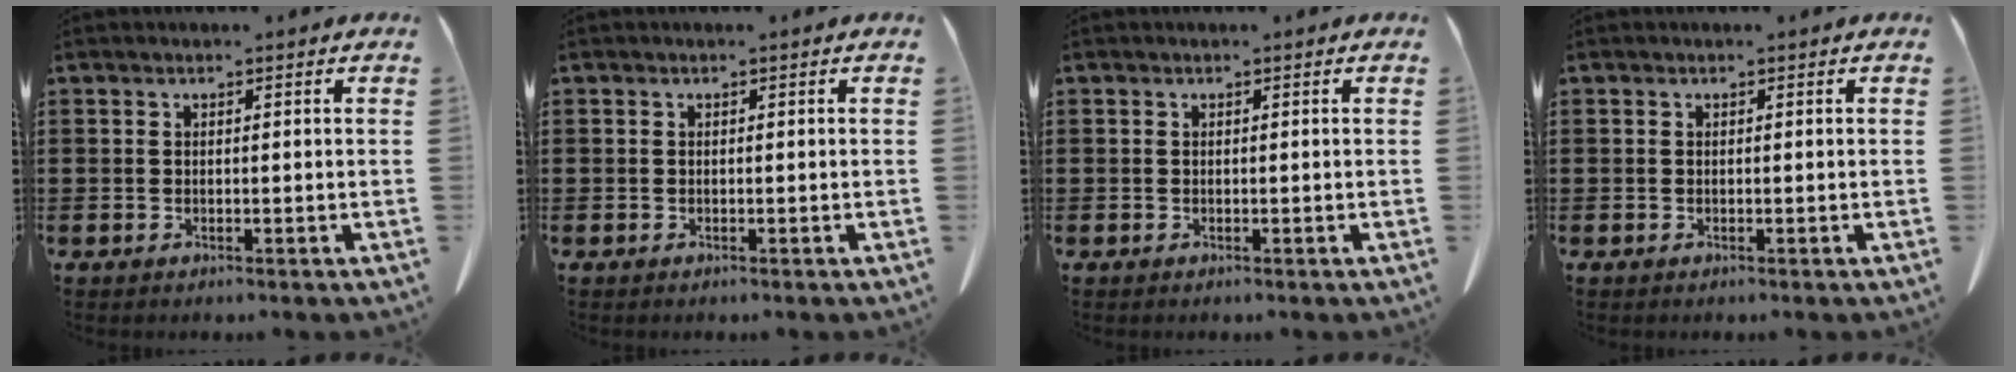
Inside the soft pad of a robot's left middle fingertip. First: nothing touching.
{"total": 0.0}
{"total": 0.0}
{"total": 0.0}